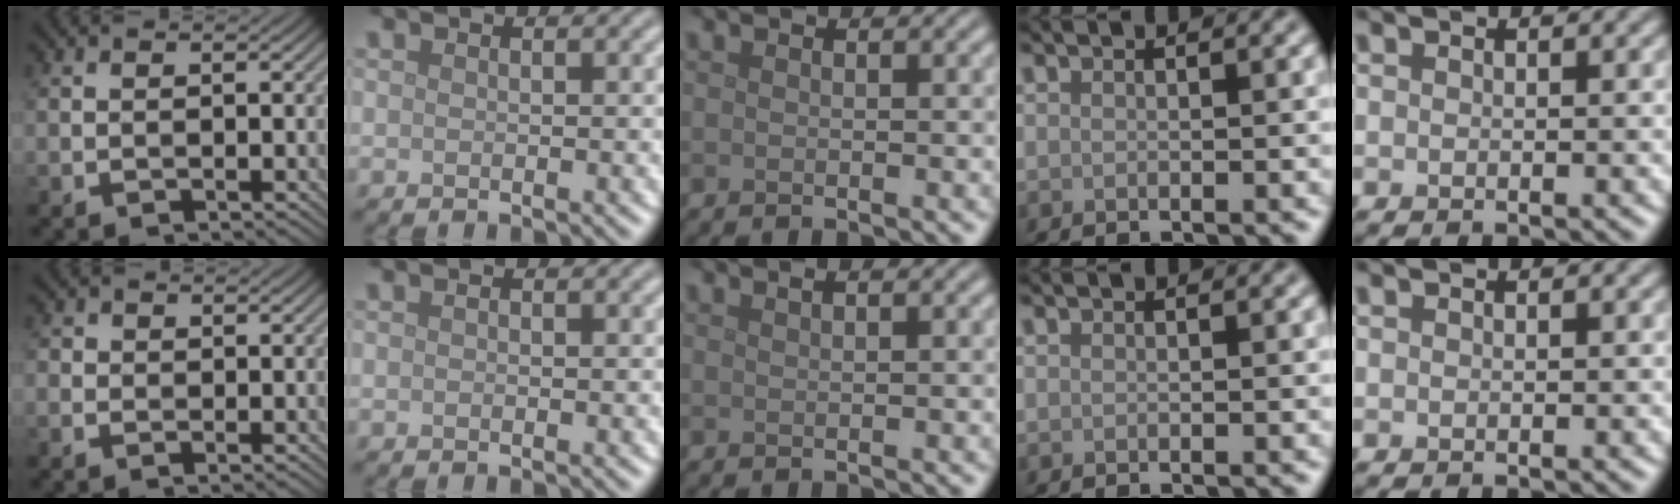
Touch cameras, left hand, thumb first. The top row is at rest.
{"thumb": {"total": 1.3, "force": [0.1, 1.2, 0.6], "torque": [-0.016, 0.000, 0.001]}, "index": {"total": 0.6, "force": [0.1, 0.3, 0.4], "torque": [-0.007, -0.001, 0.000]}, "middle": {"total": 0.7, "force": [0.5, 0.2, 0.4], "torque": [-0.005, 0.002, 0.007]}}